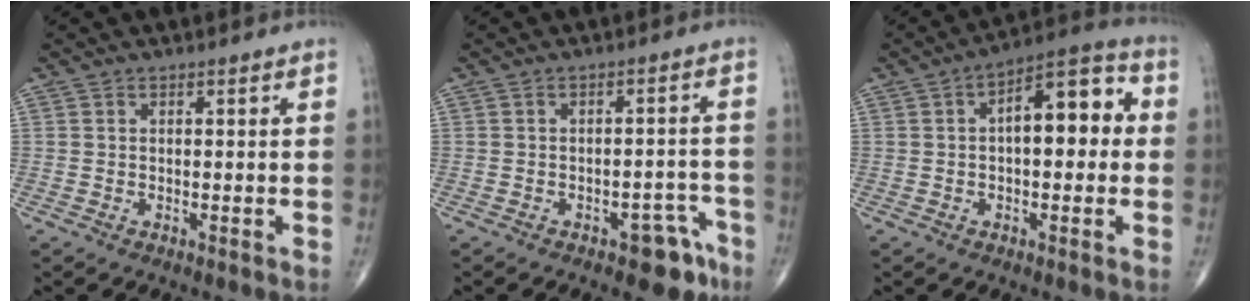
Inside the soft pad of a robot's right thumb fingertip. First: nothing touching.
{"total": 6.6, "force": [-4.1, 3.1, 4.1], "torque": [-0.023, 0.036, -0.048]}
{"total": 12.3, "force": [1.3, 5.7, 10.8], "torque": [-0.130, 0.035, 0.009]}